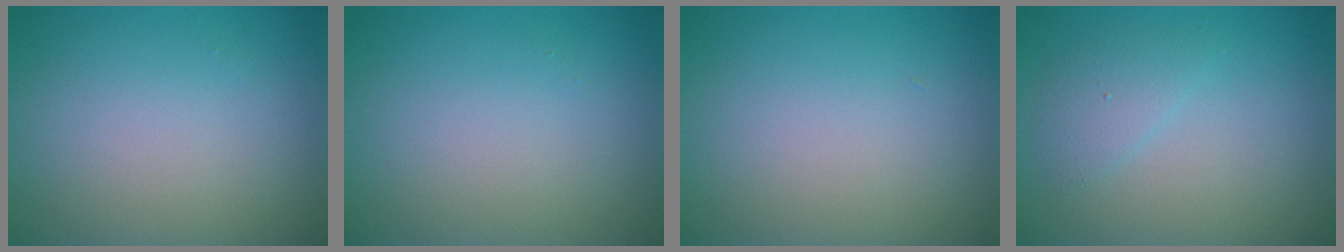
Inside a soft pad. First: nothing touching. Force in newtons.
{"total": 0.0}
{"total": 0.0}
{"total": 1.7, "press": 1.7, "slide": 0.2}